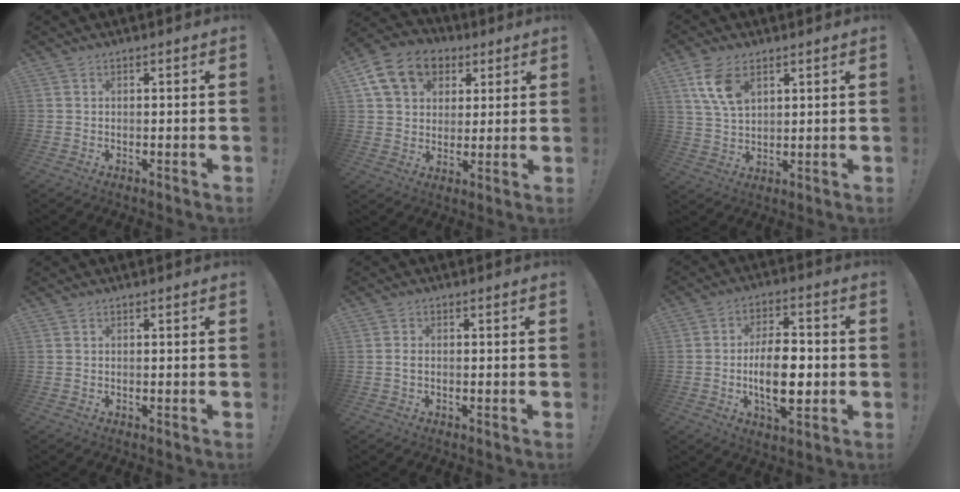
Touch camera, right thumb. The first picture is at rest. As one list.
[{"total": 15.2, "force": [6.5, 11.6, 7.4], "torque": [-0.102, -0.018, 0.126]}, {"total": 9.0, "force": [4.6, 4.9, 5.9], "torque": [-0.113, -0.013, 0.088]}, {"total": 0.0}, {"total": 1.0, "force": [-0.2, 0.5, 0.9], "torque": [-0.016, 0.005, -0.004]}, {"total": 14.0, "force": [-1.8, 7.0, 11.9], "torque": [-0.196, 0.000, -0.037]}]